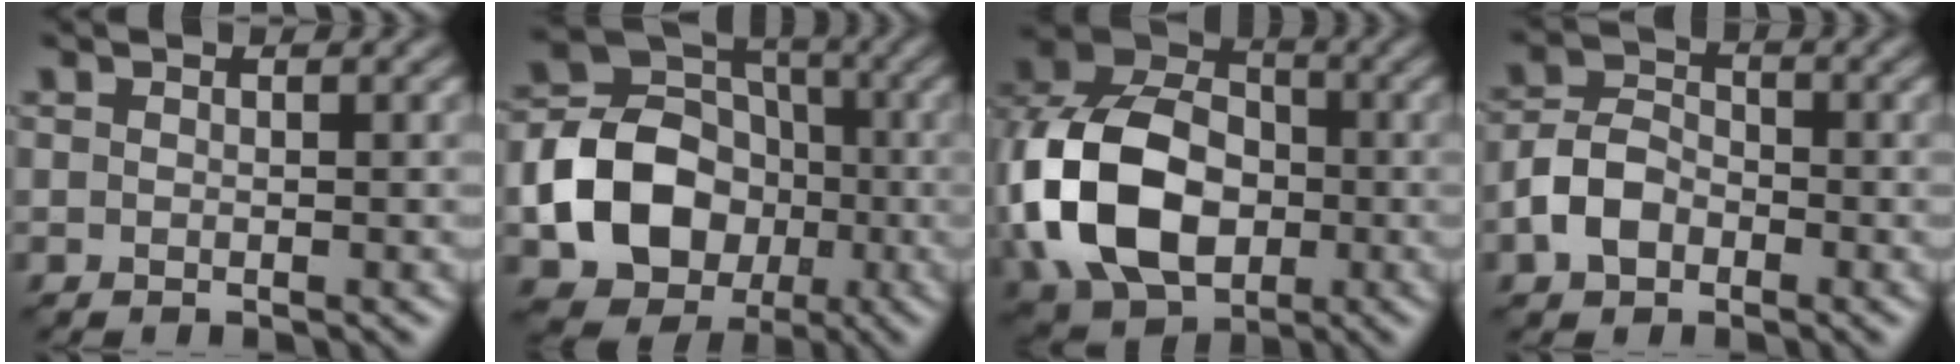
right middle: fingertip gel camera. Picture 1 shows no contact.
{"total": 10.6, "force": [-2.6, 8.5, 5.9], "torque": [-0.109, -0.005, -0.057]}
{"total": 13.7, "force": [-2.5, 10.0, 9.1], "torque": [-0.215, -0.003, -0.064]}
{"total": 3.9, "force": [-1.8, 2.7, 2.2], "torque": [-0.048, 0.005, -0.041]}